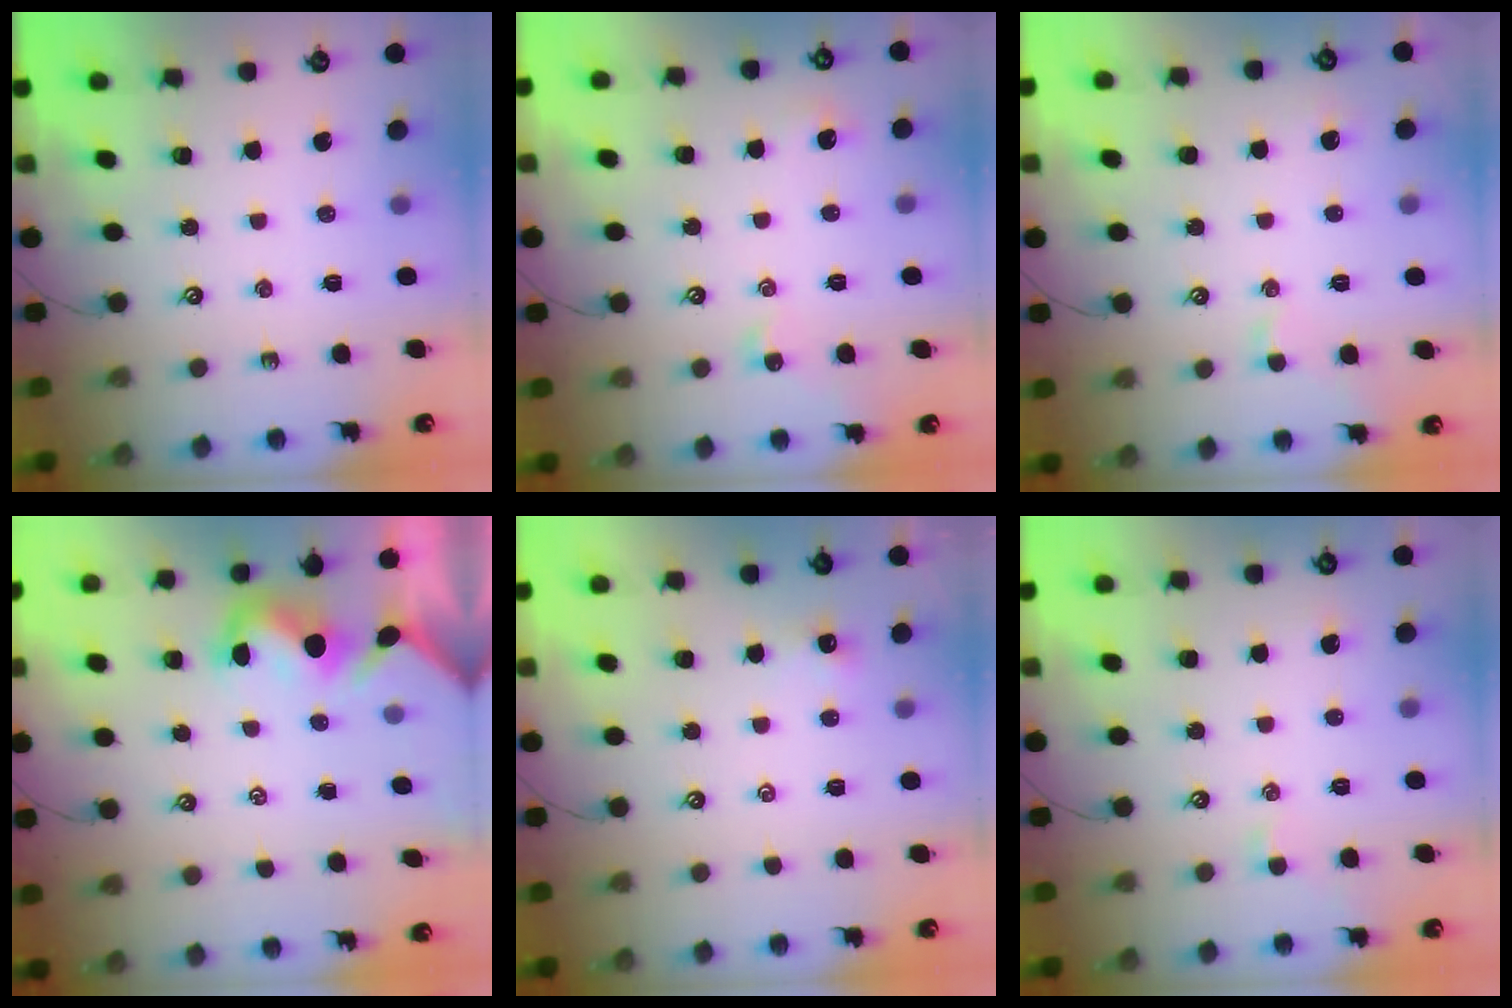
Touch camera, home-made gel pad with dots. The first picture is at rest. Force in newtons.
{"total": 2.1, "press": 2.0, "slide": 0.6}
{"total": 0.9, "press": 0.7, "slide": 0.6}
{"total": 1.5, "press": 1.2, "slide": 0.9}
{"total": 2.0, "press": 2.0, "slide": 0.2}
{"total": 0.5, "press": 0.3, "slide": 0.4}